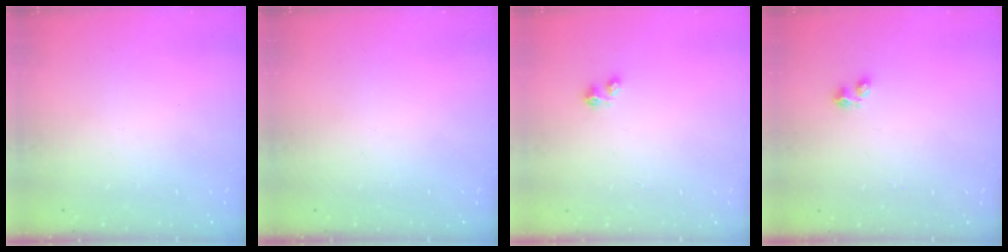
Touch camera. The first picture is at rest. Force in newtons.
{"total": 0.0}
{"total": 2.8, "press": 2.8, "slide": 0.4}
{"total": 2.9, "press": 2.8, "slide": 0.6}